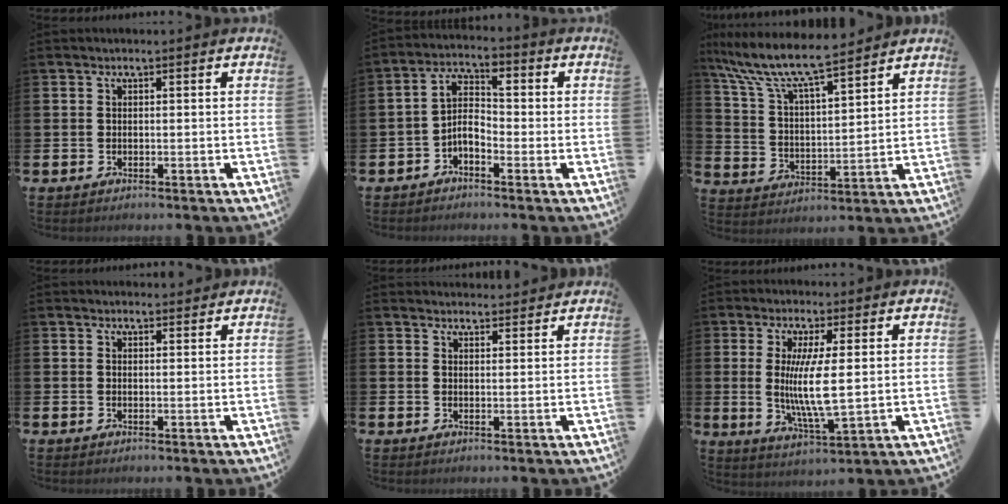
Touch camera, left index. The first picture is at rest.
{"total": 3.8, "force": [-1.3, 2.1, 2.9], "torque": [-0.064, 0.008, -0.028]}
{"total": 9.4, "force": [8.5, 1.1, 3.7], "torque": [-0.114, -0.052, 0.149]}
{"total": 1.4, "force": [1.3, 0.3, -0.1], "torque": [0.016, -0.007, 0.021]}
{"total": 2.5, "force": [2.5, 0.4, -0.2], "torque": [0.007, -0.015, 0.044]}
{"total": 7.6, "force": [1.3, 1.5, 7.3], "torque": [-0.130, -0.018, 0.017]}